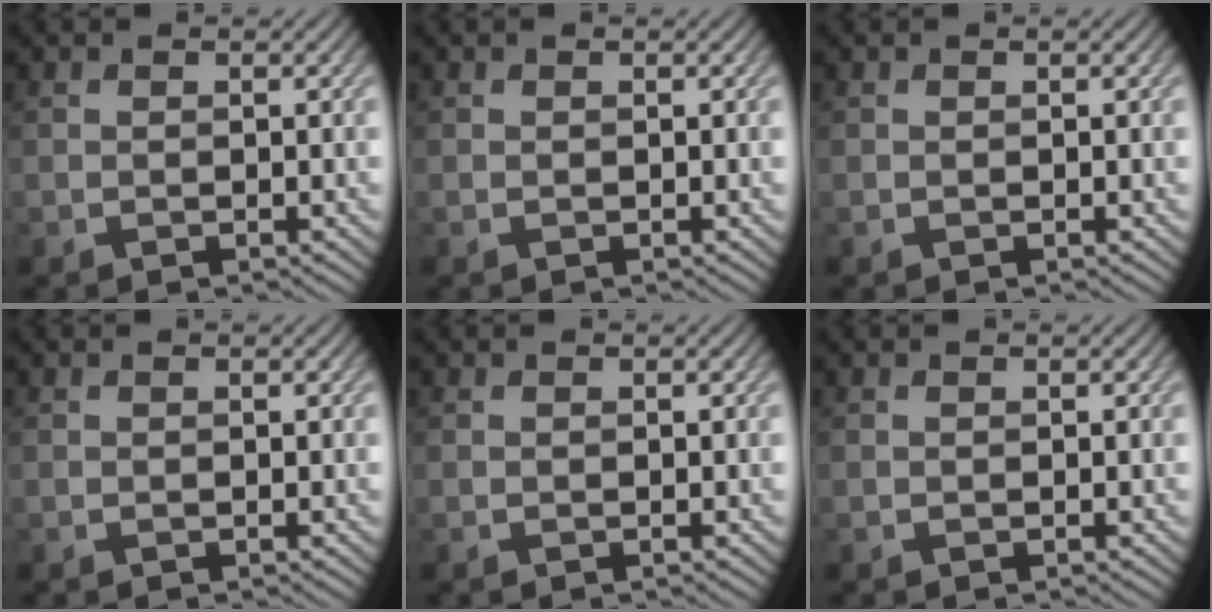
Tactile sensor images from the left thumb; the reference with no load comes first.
{"total": 0.0}
{"total": 0.0}
{"total": 0.0}
{"total": 0.0}
{"total": 0.0}